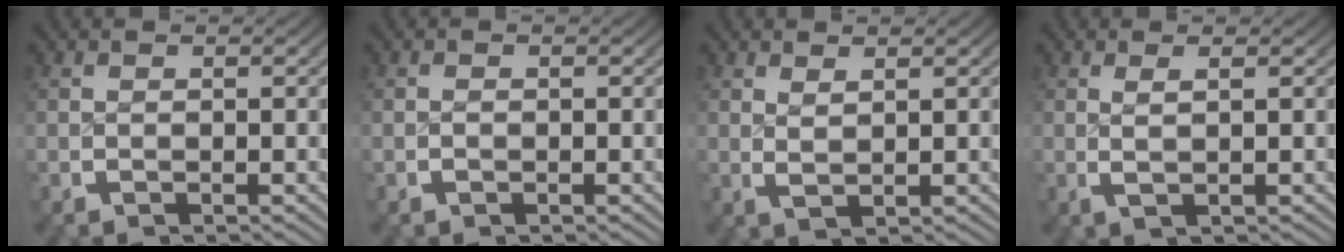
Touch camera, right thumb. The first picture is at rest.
{"total": 0.5, "force": [-0.3, 0.3, 0.2], "torque": [-0.011, -0.006, -0.006]}
{"total": 1.5, "force": [1.1, 0.4, 0.9], "torque": [-0.017, -0.006, 0.030]}
{"total": 1.5, "force": [0.4, 0.1, 1.4], "torque": [-0.031, -0.008, 0.013]}